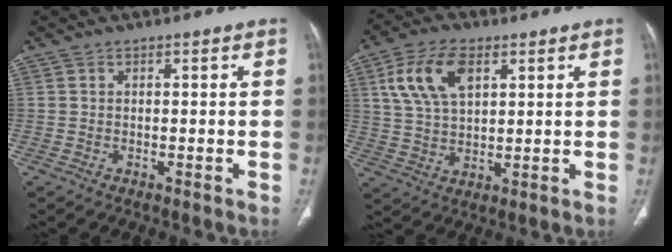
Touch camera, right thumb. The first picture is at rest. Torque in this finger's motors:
{"motor_torque": [-0.58, 0.88, 0.92, 0.20, 0.08]}